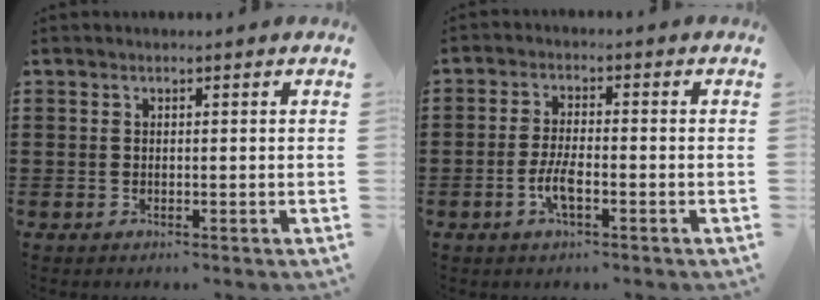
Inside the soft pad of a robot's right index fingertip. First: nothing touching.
{"total": 4.0, "force": [-1.6, 1.2, 3.5], "torque": [-0.080, -0.003, -0.035]}